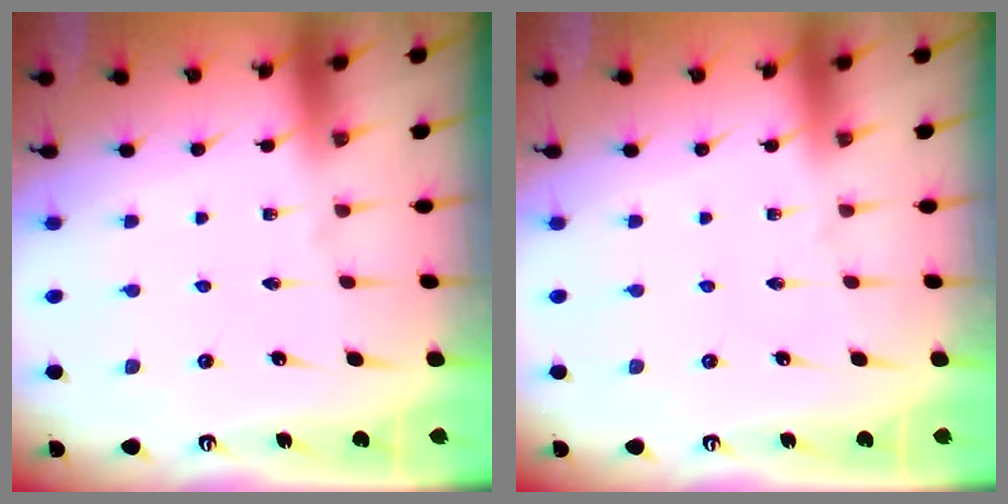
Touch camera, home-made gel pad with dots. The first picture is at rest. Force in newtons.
{"total": 0.0}